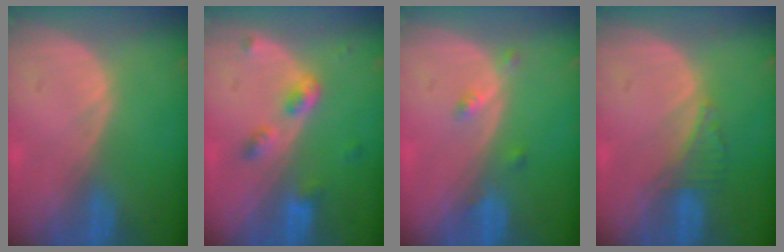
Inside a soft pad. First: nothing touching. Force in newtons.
{"total": 4.0, "press": 4.0, "slide": 0.4}
{"total": 2.2, "press": 1.8, "slide": 1.3}
{"total": 2.5, "press": 2.5, "slide": 0.2}